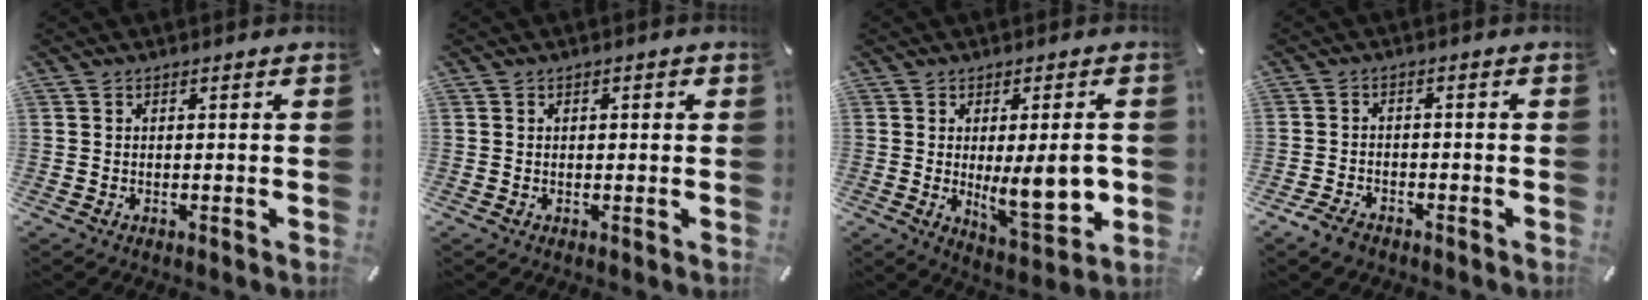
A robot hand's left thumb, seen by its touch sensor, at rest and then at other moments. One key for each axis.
{"total": 0.9, "fx": 0.3, "fy": 0.6, "fz": 0.5, "tx": -0.012, "ty": 0.005, "tz": 0.003}
{"total": 13.8, "fx": -0.2, "fy": 4.6, "fz": 13.0, "tx": -0.192, "ty": -0.029, "tz": -0.006}
{"total": 3.4, "fx": -2.6, "fy": 1.9, "fz": 1.2, "tx": -0.032, "ty": 0.011, "tz": -0.053}